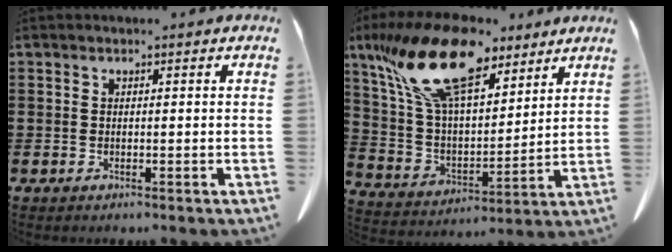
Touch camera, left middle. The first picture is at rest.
{"total": 17.6, "force": [11.7, 6.7, 11.4], "torque": [-0.263, -0.037, 0.204]}